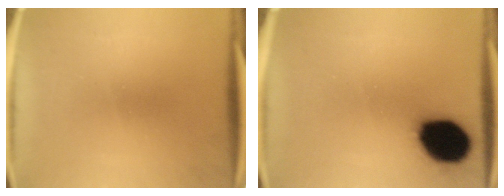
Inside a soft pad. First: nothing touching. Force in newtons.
{"total": 17.1}